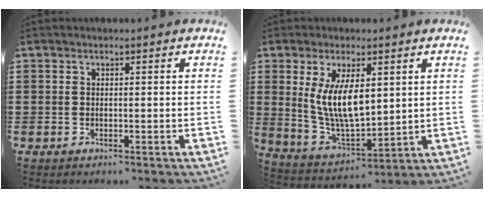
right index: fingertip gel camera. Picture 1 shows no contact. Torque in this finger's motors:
{"motor_torque": [2.14, 0.00, 1.05, 0.21]}